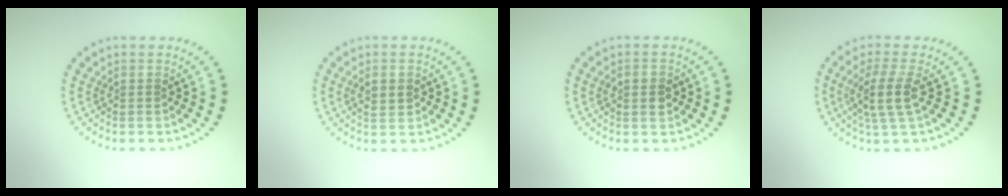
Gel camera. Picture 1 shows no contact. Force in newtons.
{"total": 1.6, "press": 1.6, "slide": 0.1}
{"total": 1.8, "press": 1.8, "slide": 0.1}
{"total": 3.4, "press": 2.6, "slide": 2.2}